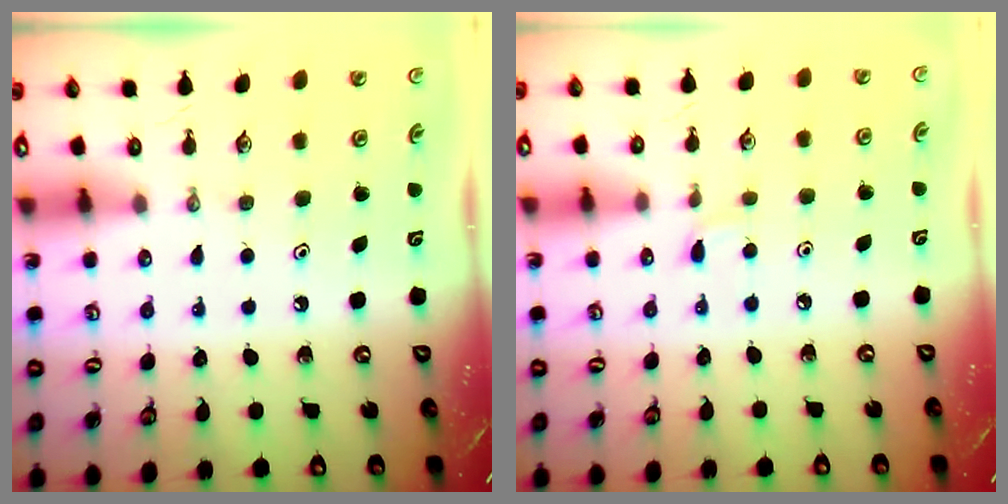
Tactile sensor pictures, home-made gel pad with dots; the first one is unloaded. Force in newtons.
{"total": 2.4, "press": 2.4, "slide": 0.4}